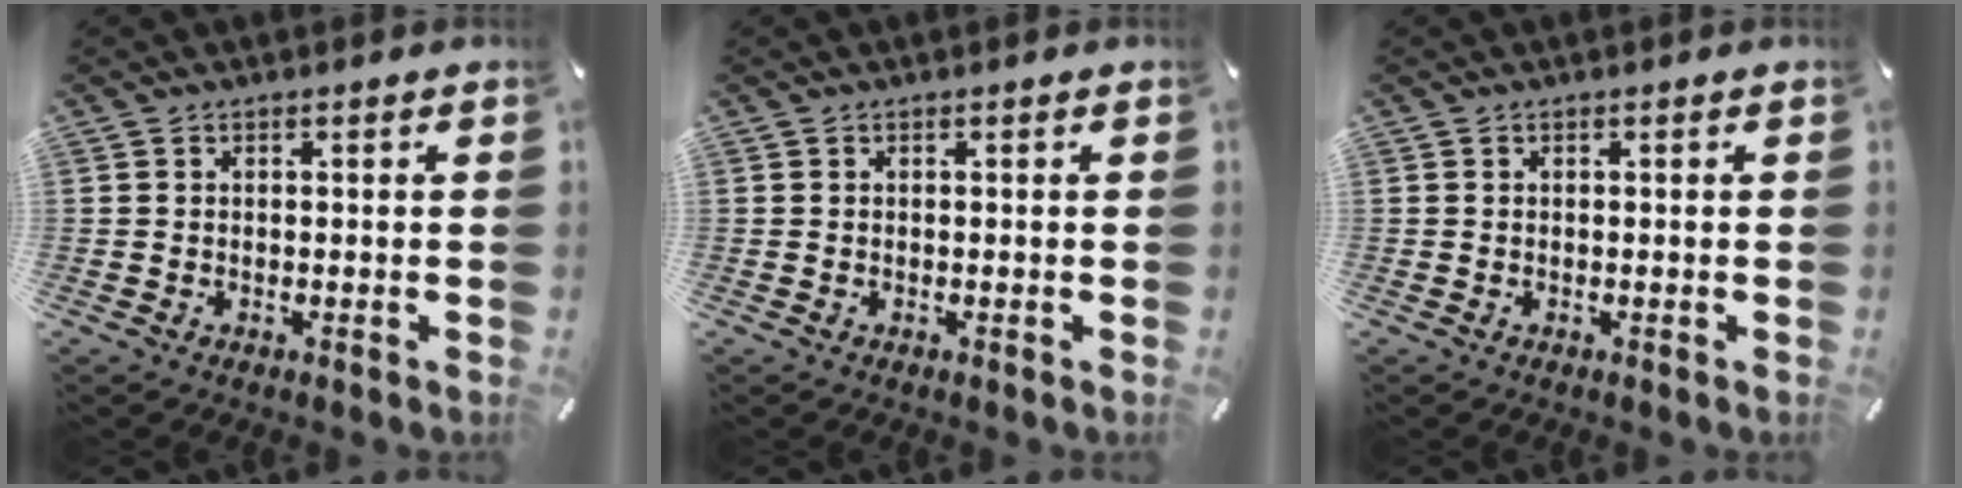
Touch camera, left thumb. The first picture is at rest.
{"total": 0.0}
{"total": 0.0}